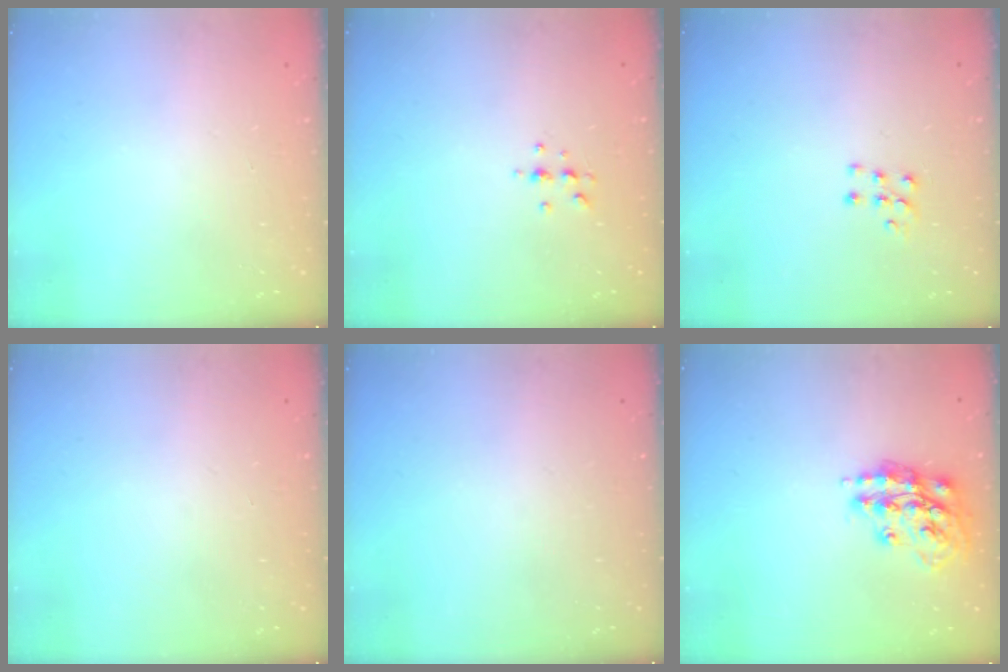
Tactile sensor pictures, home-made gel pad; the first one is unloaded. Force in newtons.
{"total": 5.0, "press": 4.9, "slide": 0.9}
{"total": 5.6, "press": 5.6, "slide": 0.5}
{"total": 0.0}
{"total": 0.0}
{"total": 15.1, "press": 15.0, "slide": 1.0}